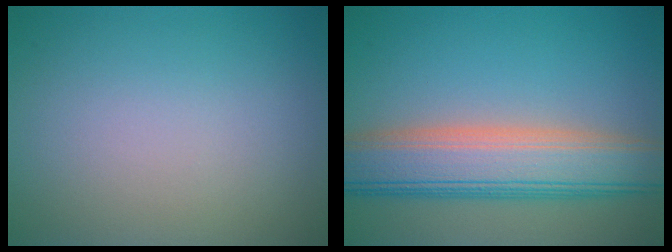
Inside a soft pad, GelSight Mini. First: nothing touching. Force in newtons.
{"total": 8.4, "press": 8.4, "slide": 0.5}